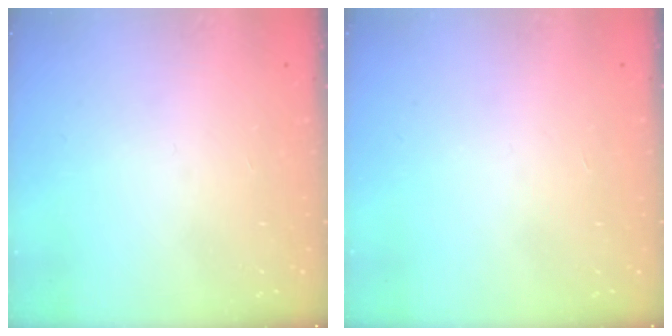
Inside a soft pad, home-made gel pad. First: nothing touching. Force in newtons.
{"total": 0.0}